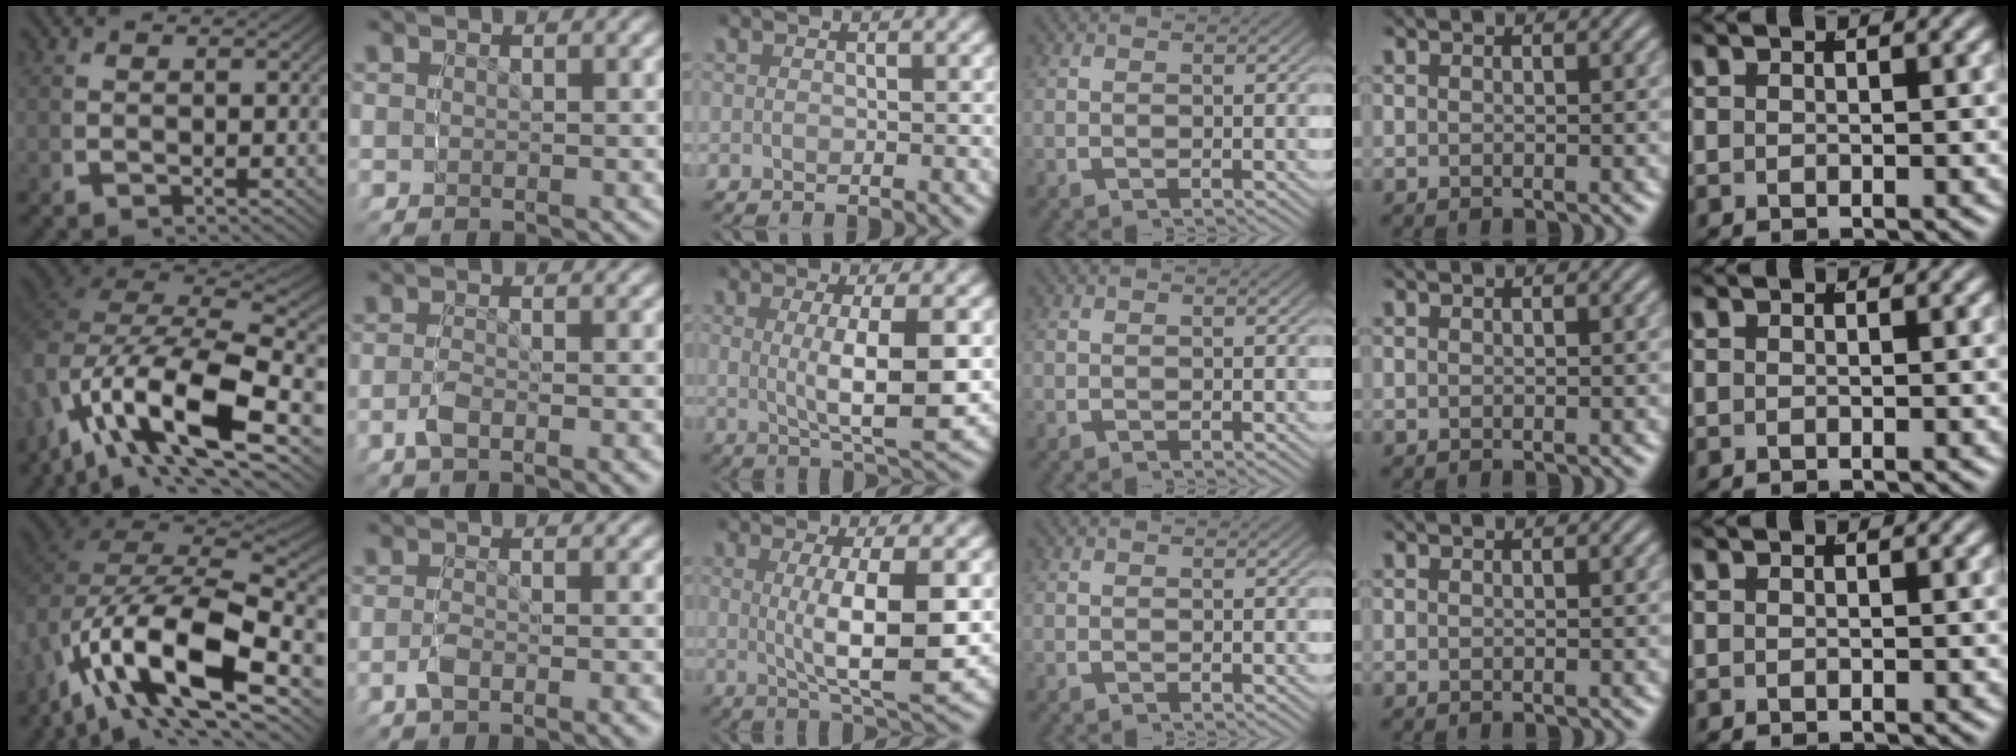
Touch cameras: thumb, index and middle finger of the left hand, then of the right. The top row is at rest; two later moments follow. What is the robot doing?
{"motion": "grasp_and_lifting", "object": "button"}